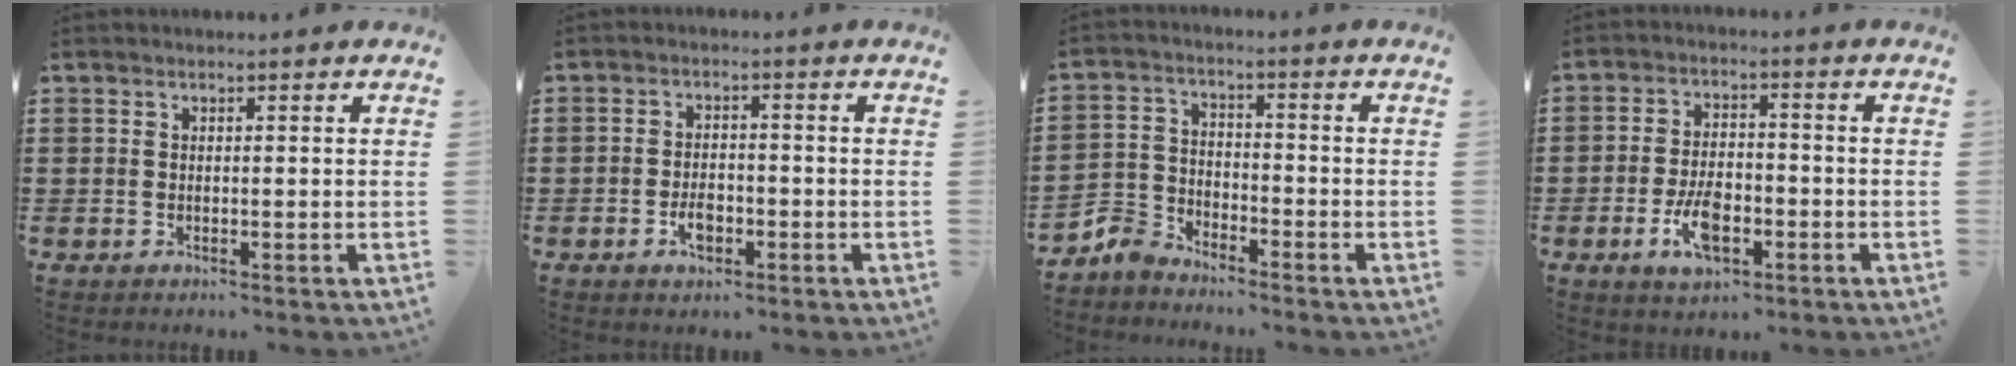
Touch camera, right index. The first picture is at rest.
{"total": 3.3, "force": [-1.4, 1.8, 2.4], "torque": [-0.043, 0.004, -0.025]}
{"total": 5.0, "force": [-4.8, 1.4, 0.7], "torque": [-0.037, 0.004, -0.104]}
{"total": 7.0, "force": [-2.6, 3.3, 5.5], "torque": [-0.115, -0.005, -0.054]}